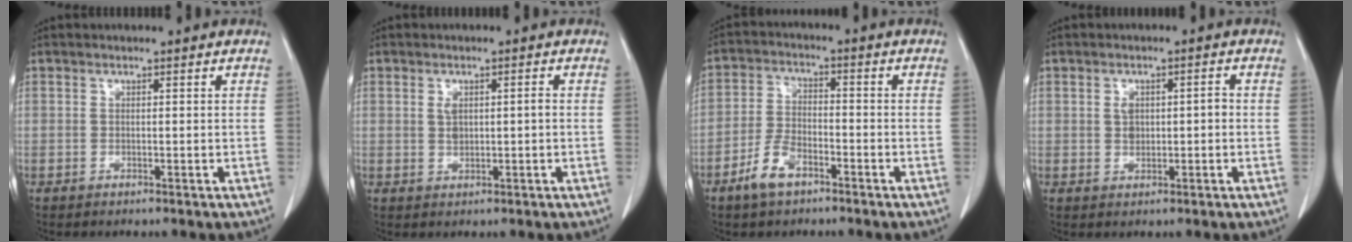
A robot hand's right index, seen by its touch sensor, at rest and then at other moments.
{"total": 2.4, "force": [0.2, 0.9, 2.2], "torque": [-0.043, 0.007, 0.008]}
{"total": 6.1, "force": [-3.9, 2.9, 3.7], "torque": [-0.090, 0.001, -0.073]}
{"total": 3.0, "force": [0.0, 1.7, 2.5], "torque": [-0.043, 0.009, 0.003]}